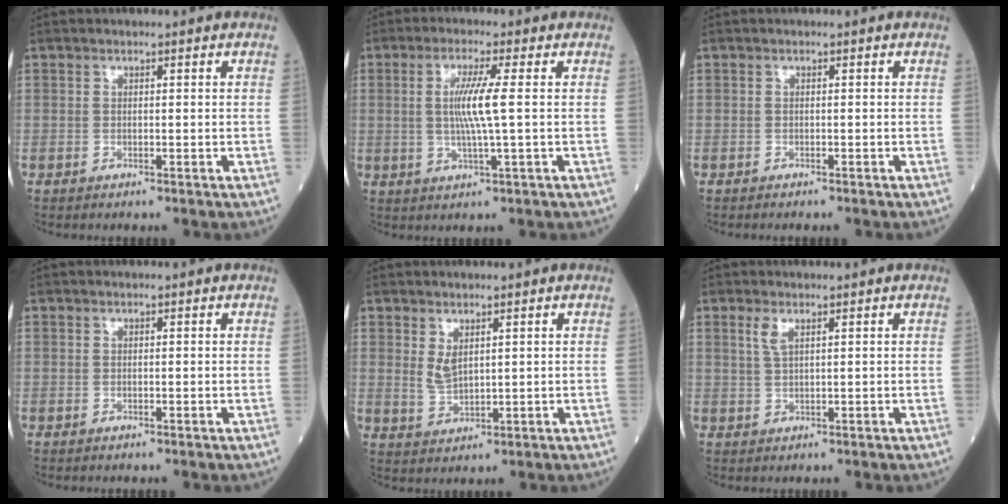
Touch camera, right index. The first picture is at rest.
{"total": 6.0, "force": [0.5, -0.7, 5.9], "torque": [-0.122, -0.004, 0.011]}
{"total": 1.2, "force": [-1.1, 0.2, 0.5], "torque": [-0.006, -0.001, -0.014]}
{"total": 0.0}
{"total": 2.7, "force": [1.2, 1.3, 2.1], "torque": [-0.047, -0.003, 0.033]}
{"total": 1.7, "force": [0.9, 0.3, 1.4], "torque": [-0.038, 0.006, 0.021]}